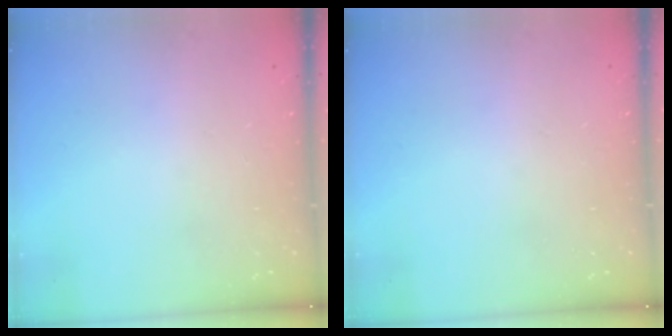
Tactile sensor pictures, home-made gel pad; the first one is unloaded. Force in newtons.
{"total": 0.0}